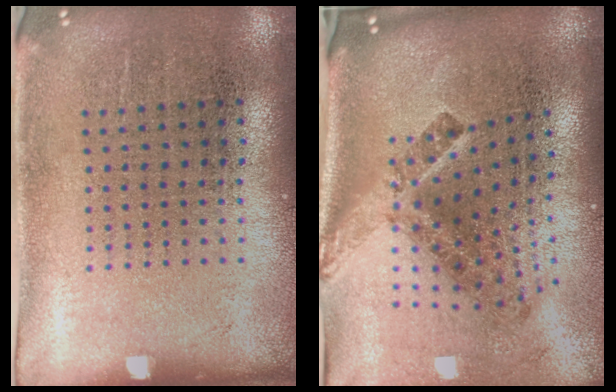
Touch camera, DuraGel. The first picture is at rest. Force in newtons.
{"total": 2.9, "press": 1.7, "slide": 2.4}